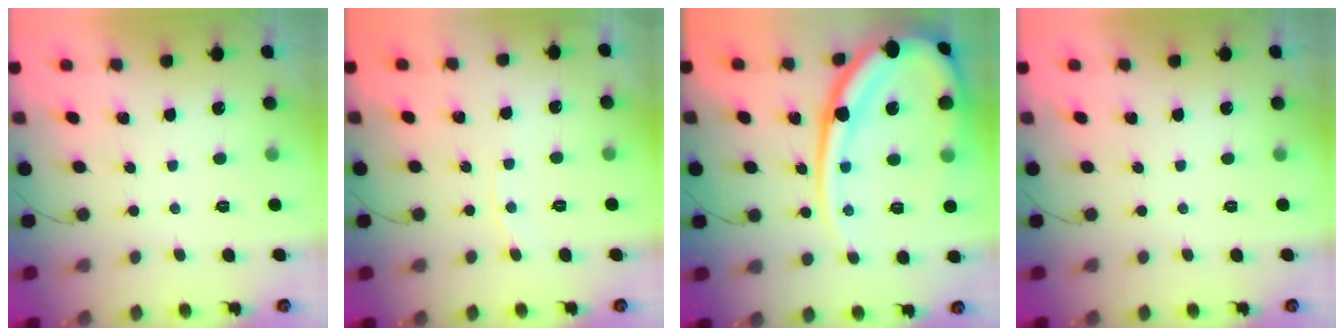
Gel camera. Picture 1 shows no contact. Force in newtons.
{"total": 2.5, "press": 2.5, "slide": 0.2}
{"total": 23.3, "press": 23.1, "slide": 2.9}
{"total": 0.0}